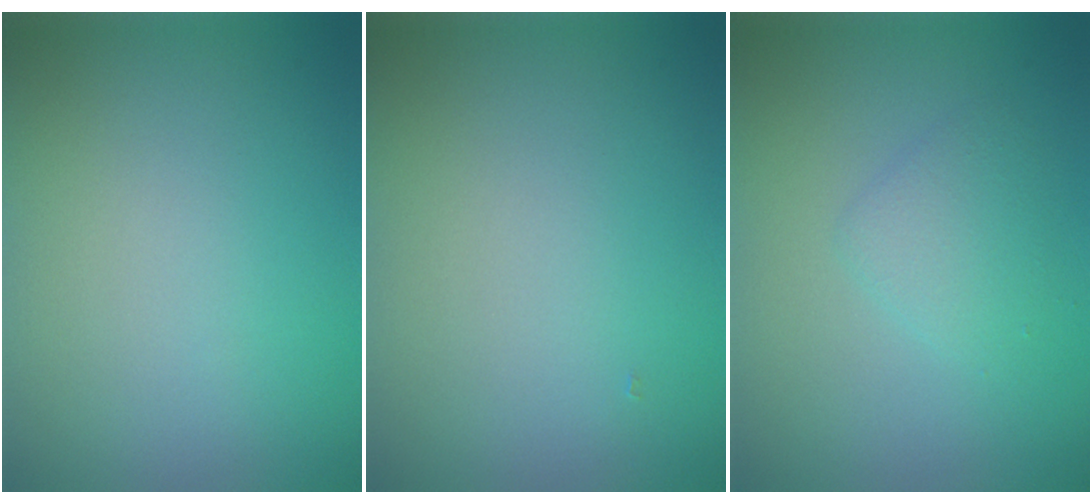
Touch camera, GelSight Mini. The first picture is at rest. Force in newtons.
{"total": 0.0}
{"total": 1.9, "press": 1.9, "slide": 0.2}